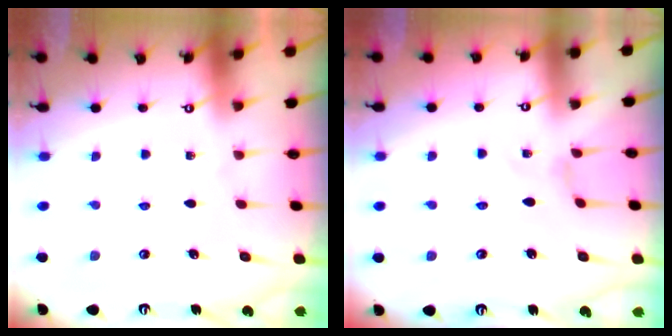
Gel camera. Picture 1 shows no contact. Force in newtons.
{"total": 0.7, "press": 0.7, "slide": 0.2}